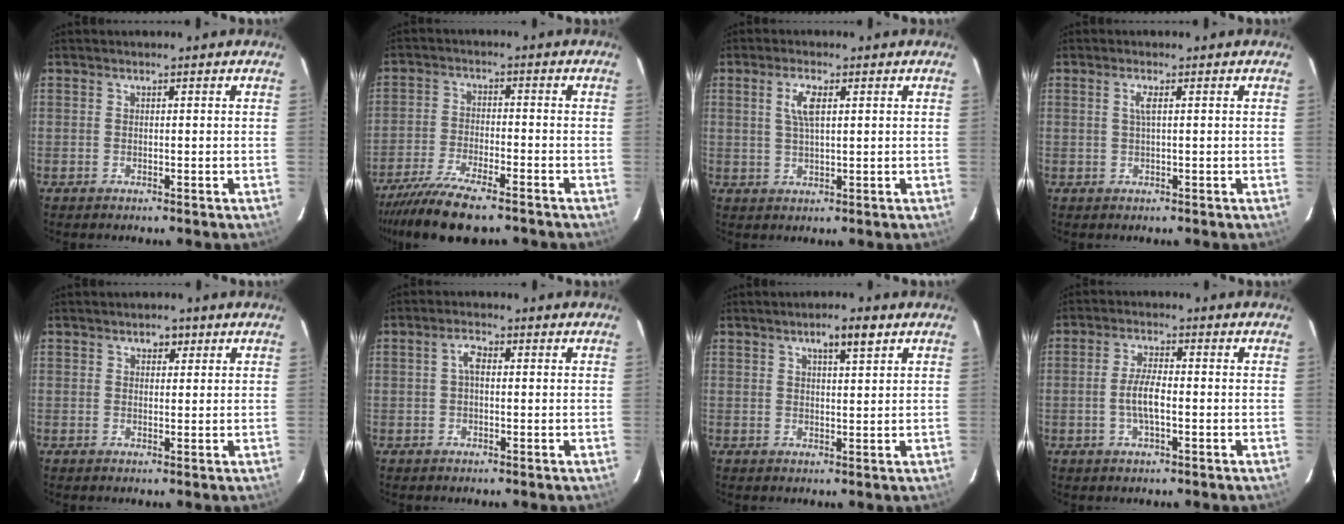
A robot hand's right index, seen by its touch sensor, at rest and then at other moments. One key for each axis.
{"total": 11.9, "fx": -9.6, "fy": 2.7, "fz": 6.6, "tx": -0.155, "ty": -0.031, "tz": -0.174}
{"total": 4.2, "fx": 1.4, "fy": 1.4, "fz": 3.7, "tx": -0.072, "ty": 0.004, "tz": 0.028}
{"total": 1.6, "fx": 0.3, "fy": -0.1, "fz": 1.6, "tx": -0.031, "ty": 0.001, "tz": 0.006}
{"total": 2.1, "fx": 1.1, "fy": 1.6, "fz": 0.9, "tx": -0.008, "ty": 0.008, "tz": 0.017}
{"total": 2.5, "fx": 0.2, "fy": 1.3, "fz": 2.1, "tx": -0.044, "ty": 0.010, "tz": 0.004}
{"total": 4.2, "fx": 2.5, "fy": 0.9, "fz": 3.3, "tx": -0.052, "ty": 0.005, "tz": 0.040}
{"total": 5.0, "fx": -1.0, "fy": 1.2, "fz": 4.7, "tx": -0.096, "ty": 0.003, "tz": -0.019}